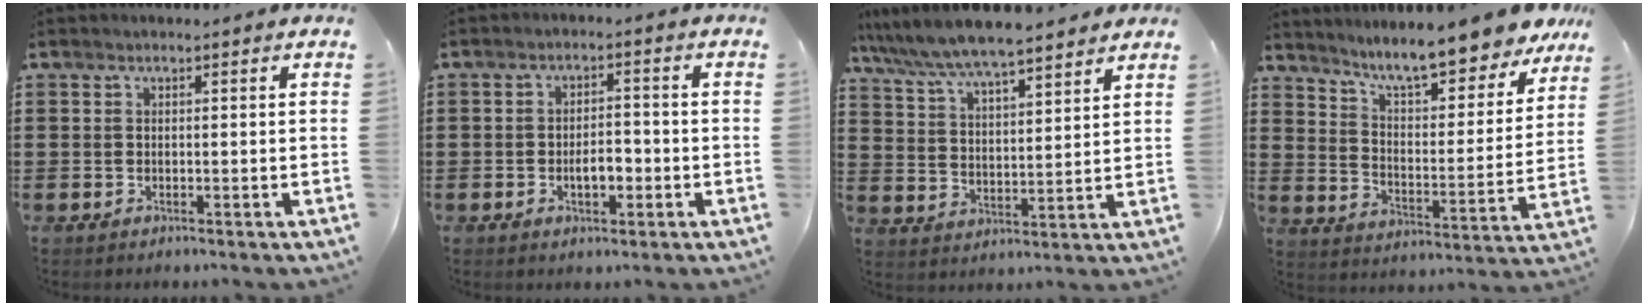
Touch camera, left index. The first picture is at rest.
{"total": 4.1, "force": [-1.1, 2.0, 3.4], "torque": [-0.055, 0.002, -0.023]}
{"total": 7.2, "force": [6.7, 0.4, 2.6], "torque": [-0.078, -0.031, 0.118]}
{"total": 9.4, "force": [8.6, -0.2, 3.9], "torque": [-0.099, -0.058, 0.145]}